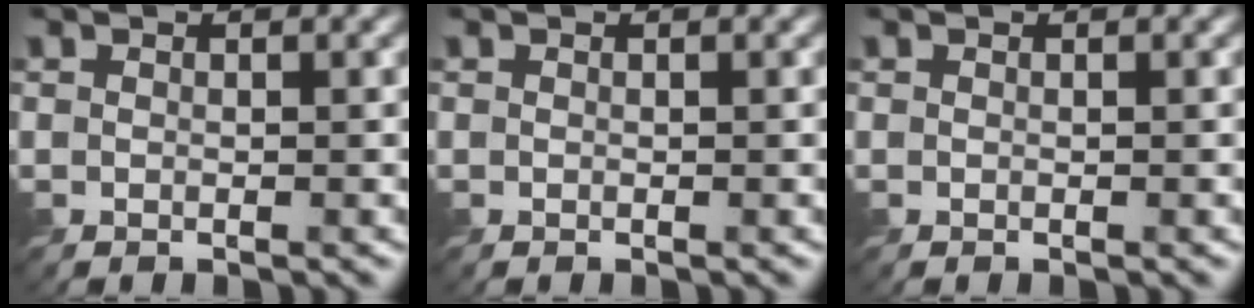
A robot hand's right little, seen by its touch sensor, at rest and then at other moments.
{"total": 0.0}
{"total": 0.0}